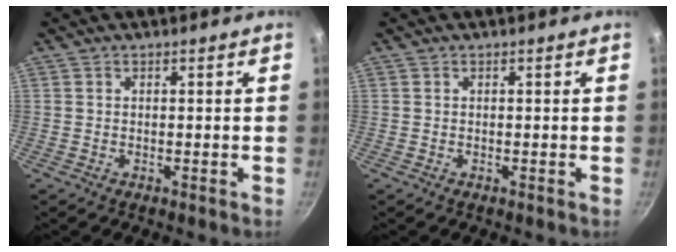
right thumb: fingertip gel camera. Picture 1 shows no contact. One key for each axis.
{"total": 0.0}